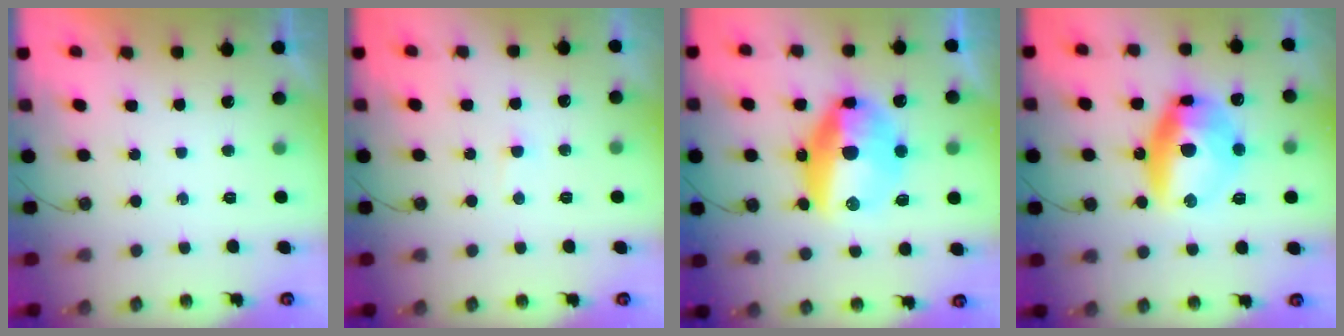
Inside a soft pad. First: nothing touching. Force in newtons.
{"total": 1.4, "press": 1.4, "slide": 0.3}
{"total": 18.7, "press": 18.0, "slide": 5.2}
{"total": 14.8, "press": 14.7, "slide": 1.7}